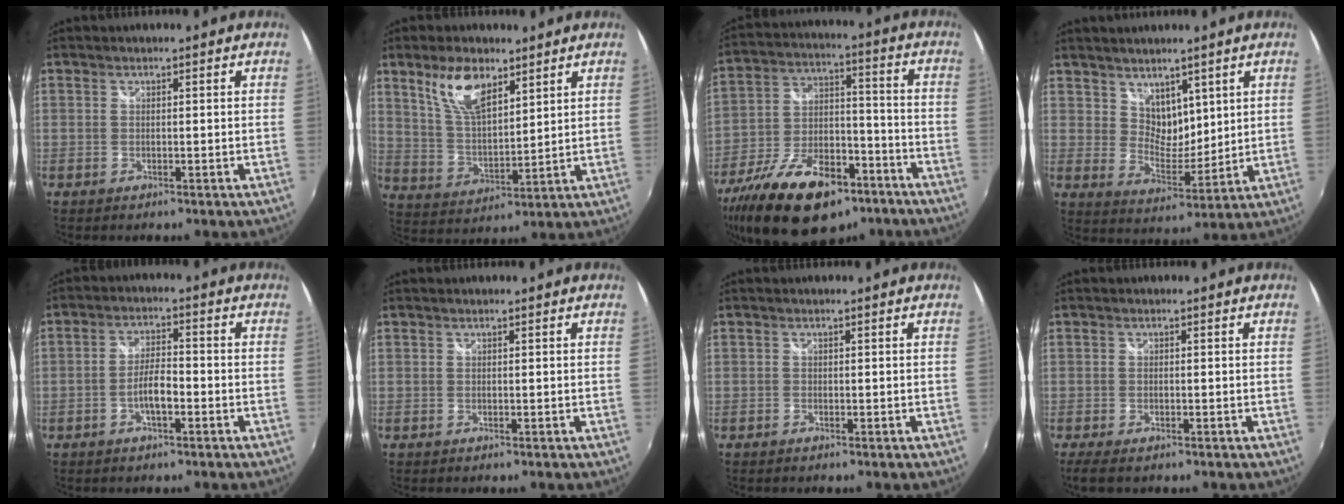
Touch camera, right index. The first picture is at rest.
{"total": 10.5, "force": [6.5, 4.5, 7.0], "torque": [-0.130, 0.007, 0.133]}
{"total": 23.1, "force": [-14.1, 11.8, 14.1], "torque": [-0.274, -0.009, -0.220]}
{"total": 7.0, "force": [4.6, 4.4, 2.8], "torque": [-0.035, -0.004, 0.089]}
{"total": 4.7, "force": [-2.1, 1.4, 4.0], "torque": [-0.077, 0.004, -0.036]}
{"total": 0.0}
{"total": 0.6, "force": [-0.2, -0.5, -0.1], "torque": [0.004, -0.001, -0.009]}
{"total": 3.0, "force": [-1.8, 1.2, 2.1], "torque": [-0.046, -0.010, -0.031]}